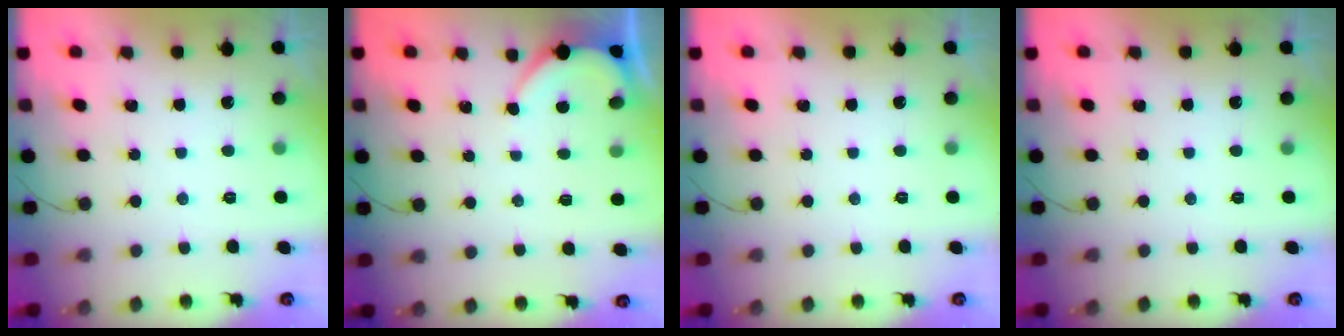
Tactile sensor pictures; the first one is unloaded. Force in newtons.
{"total": 2.9, "press": 2.9, "slide": 0.4}
{"total": 0.0}
{"total": 0.0}